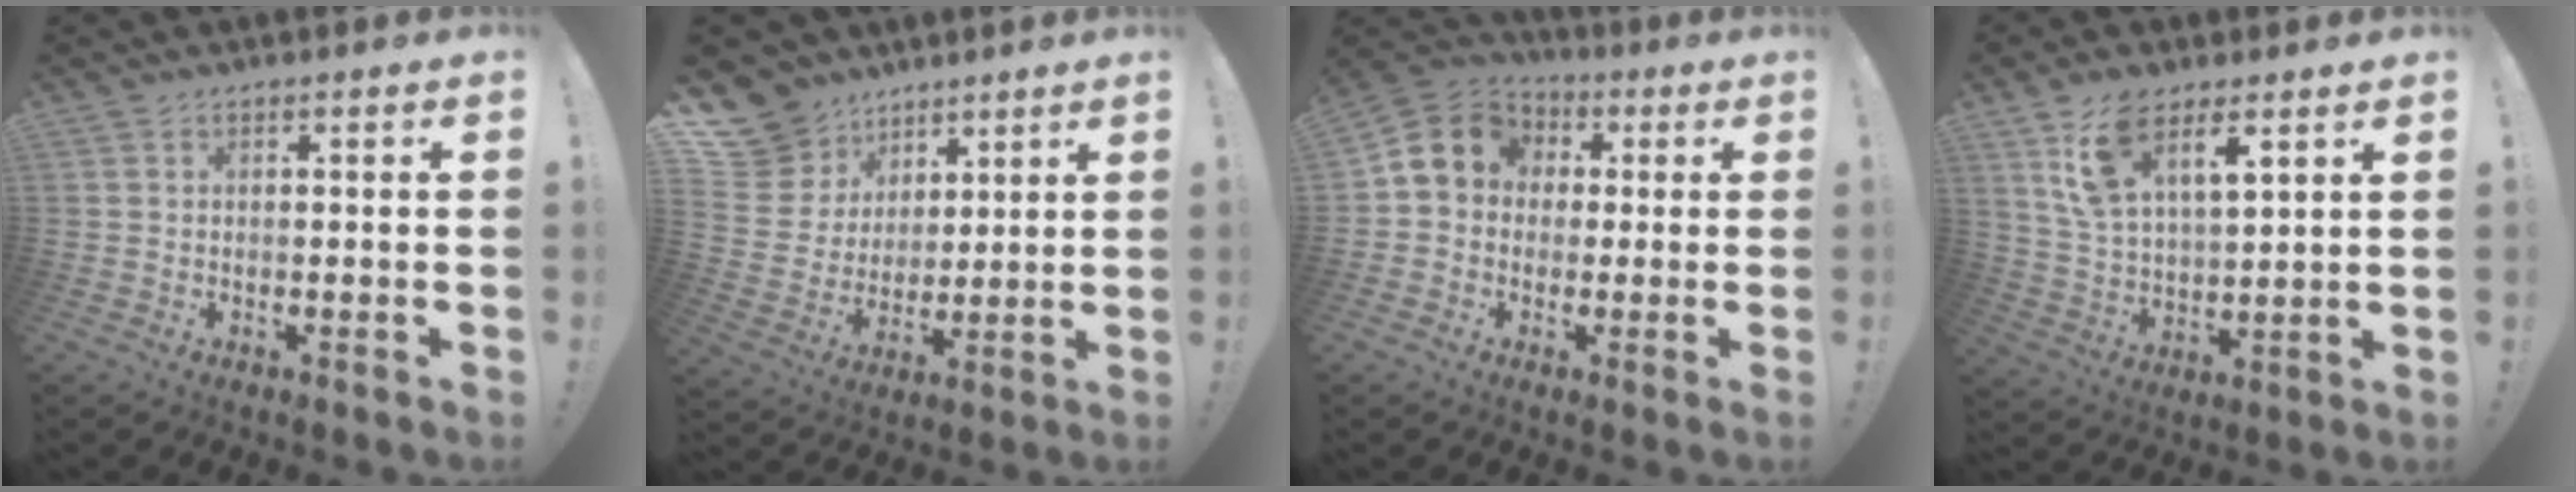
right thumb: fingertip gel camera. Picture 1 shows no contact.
{"total": 11.5, "force": [7.2, 8.8, 1.9], "torque": [-0.042, -0.054, 0.152]}
{"total": 9.8, "force": [1.4, 8.5, 4.7], "torque": [-0.077, 0.010, 0.033]}
{"total": 11.9, "force": [7.7, 5.1, 7.5], "torque": [-0.135, -0.031, 0.143]}